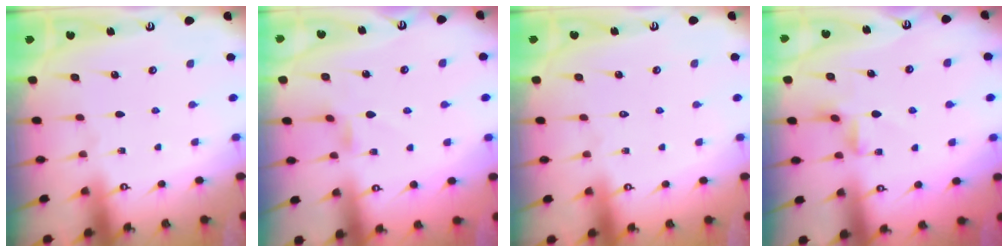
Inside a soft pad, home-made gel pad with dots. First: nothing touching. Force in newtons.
{"total": 2.7, "press": 2.6, "slide": 0.4}
{"total": 1.6, "press": 1.6, "slide": 0.1}
{"total": 2.3, "press": 2.3, "slide": 0.5}